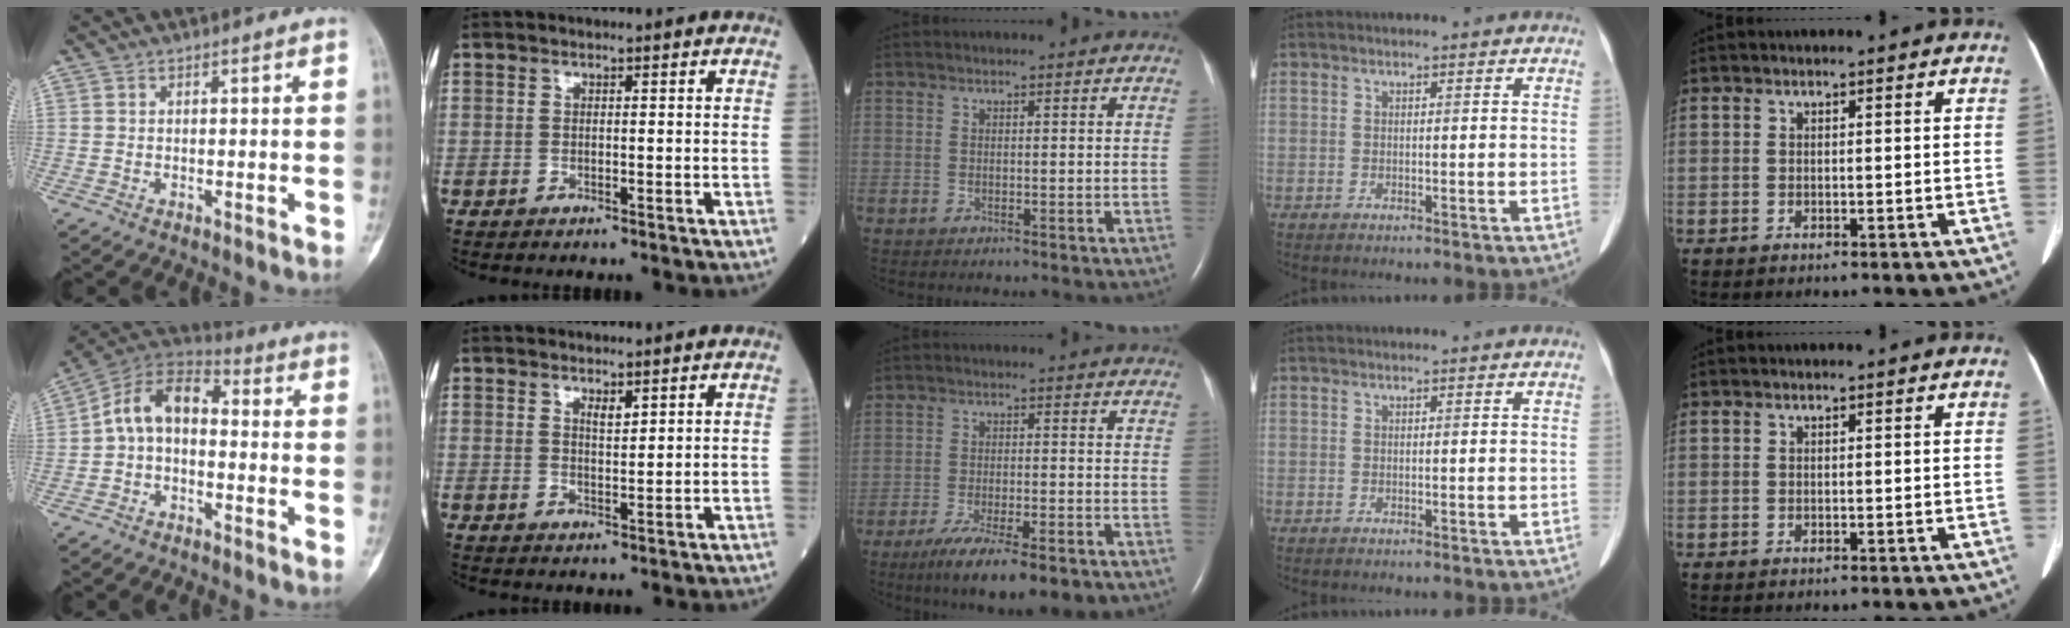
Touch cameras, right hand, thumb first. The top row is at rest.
{"thumb": {"total": 10.1, "force": [-0.6, 6.5, 7.7], "torque": [-0.123, 0.041, -0.030]}, "index": {"total": 1.8, "force": [1.2, 0.4, 1.2], "torque": [-0.022, -0.005, 0.024]}, "middle": {"total": 12.5, "force": [-8.8, 2.5, 8.6], "torque": [-0.128, -0.022, -0.131]}}